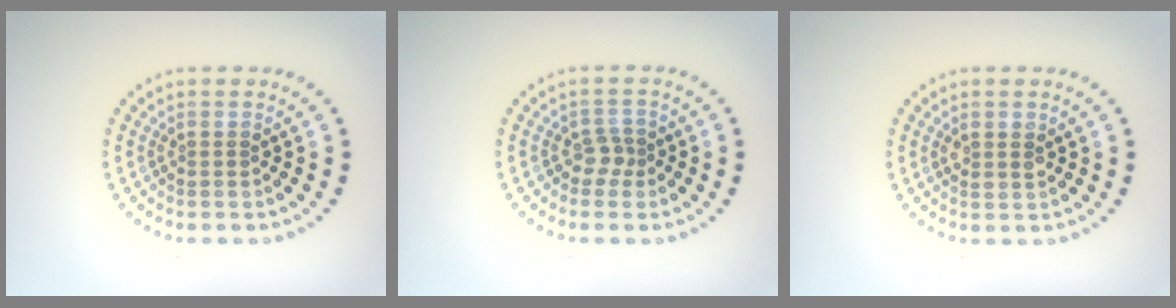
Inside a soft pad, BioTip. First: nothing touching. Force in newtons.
{"total": 1.3, "press": 1.0, "slide": 0.9}
{"total": 1.4, "press": 1.3, "slide": 0.5}